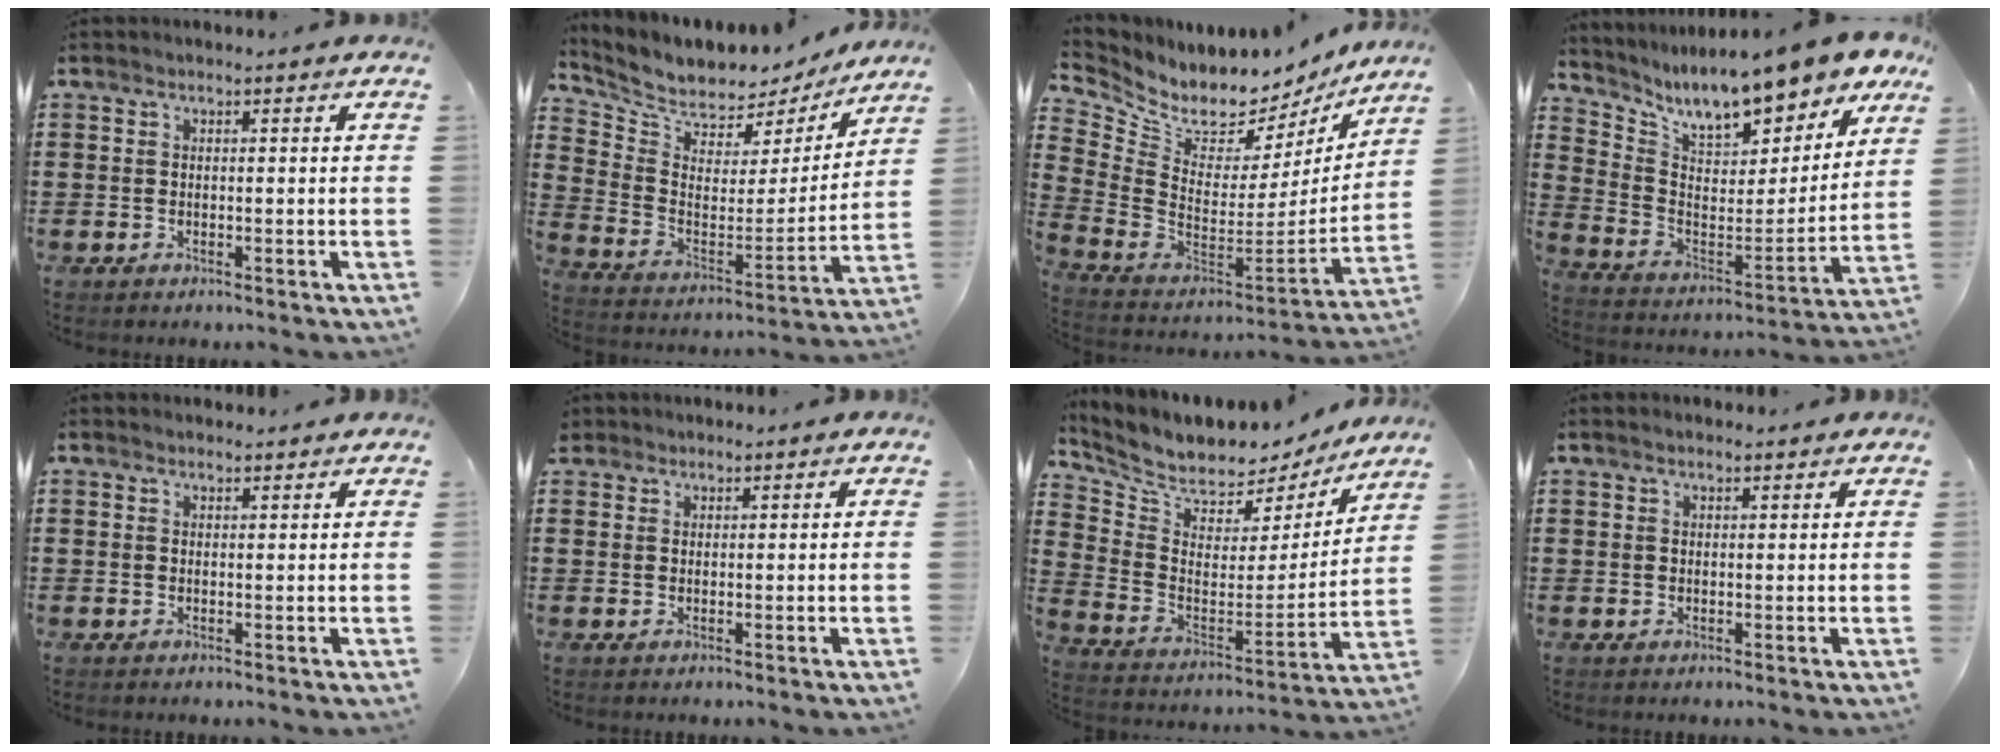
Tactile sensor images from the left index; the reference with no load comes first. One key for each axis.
{"total": 6.1, "fx": 5.7, "fy": 2.1, "fz": 0.5, "tx": -0.043, "ty": -0.053, "tz": 0.094}
{"total": 6.3, "fx": 5.6, "fy": 2.6, "fz": 1.5, "tx": -0.070, "ty": -0.064, "tz": 0.095}
{"total": 10.5, "fx": 9.5, "fy": 1.2, "fz": 4.2, "tx": -0.108, "ty": -0.073, "tz": 0.160}
{"total": 1.1, "fx": 1.0, "fy": 0.4, "fz": 0.0, "tx": -0.002, "ty": 0.002, "tz": 0.021}
{"total": 1.2, "fx": 1.0, "fy": 0.7, "fz": 0.1, "tx": -0.005, "ty": 0.004, "tz": 0.020}
{"total": 6.2, "fx": 5.6, "fy": 2.4, "fz": 1.1, "tx": -0.052, "ty": -0.053, "tz": 0.093}
{"total": 1.1, "fx": 0.9, "fy": 0.2, "fz": 0.6, "tx": -0.012, "ty": 0.002, "tz": 0.016}